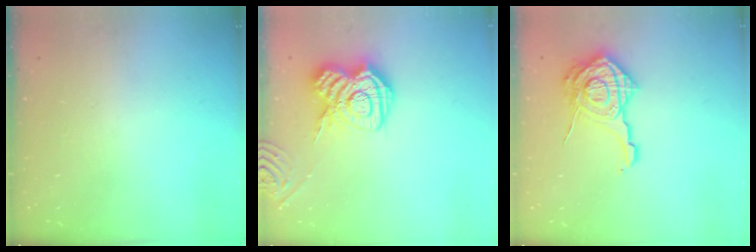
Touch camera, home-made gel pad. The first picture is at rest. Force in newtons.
{"total": 13.3, "press": 13.3, "slide": 0.8}
{"total": 17.6, "press": 17.6, "slide": 1.2}